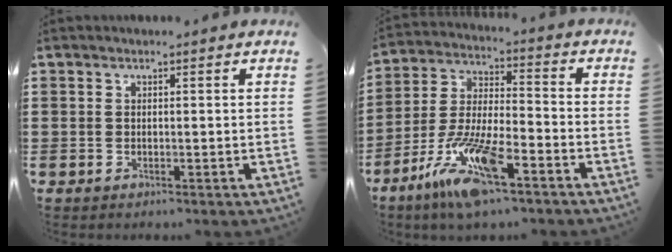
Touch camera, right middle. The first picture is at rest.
{"total": 12.4, "force": [-8.2, 2.5, 9.0], "torque": [-0.195, 0.001, -0.158]}